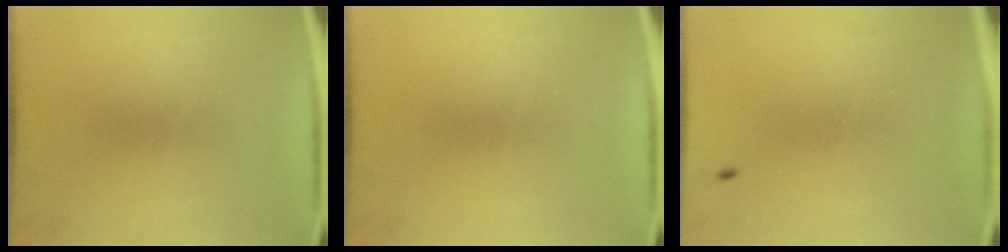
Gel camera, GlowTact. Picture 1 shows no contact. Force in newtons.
{"total": 0.0}
{"total": 0.8}